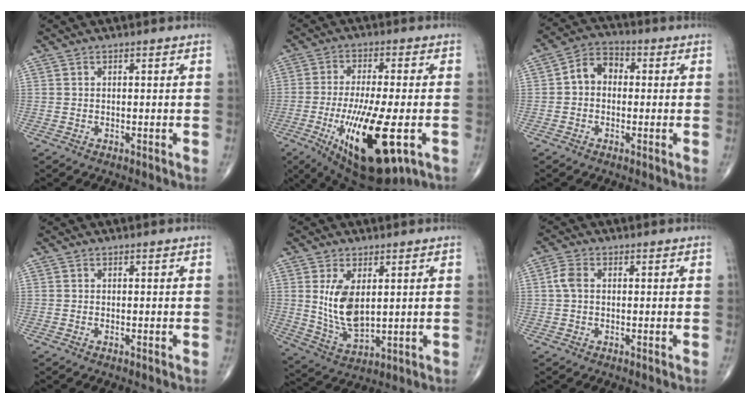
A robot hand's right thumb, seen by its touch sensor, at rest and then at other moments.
{"total": 18.9, "force": [-5.8, 5.9, 17.0], "torque": [-0.316, -0.019, -0.081]}
{"total": 6.1, "force": [0.0, 4.7, 3.8], "torque": [-0.044, 0.024, -0.014]}
{"total": 0.0}
{"total": 9.7, "force": [2.0, 5.0, 8.0], "torque": [-0.144, -0.022, 0.054]}
{"total": 3.0, "force": [0.2, 1.9, 2.2], "torque": [-0.053, 0.008, 0.000]}